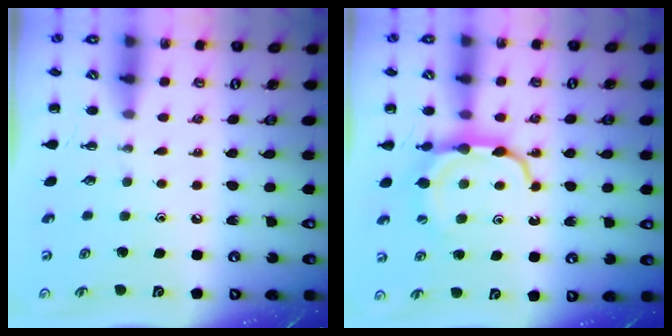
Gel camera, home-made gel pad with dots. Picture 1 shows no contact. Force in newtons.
{"total": 8.6, "press": 8.5, "slide": 1.4}